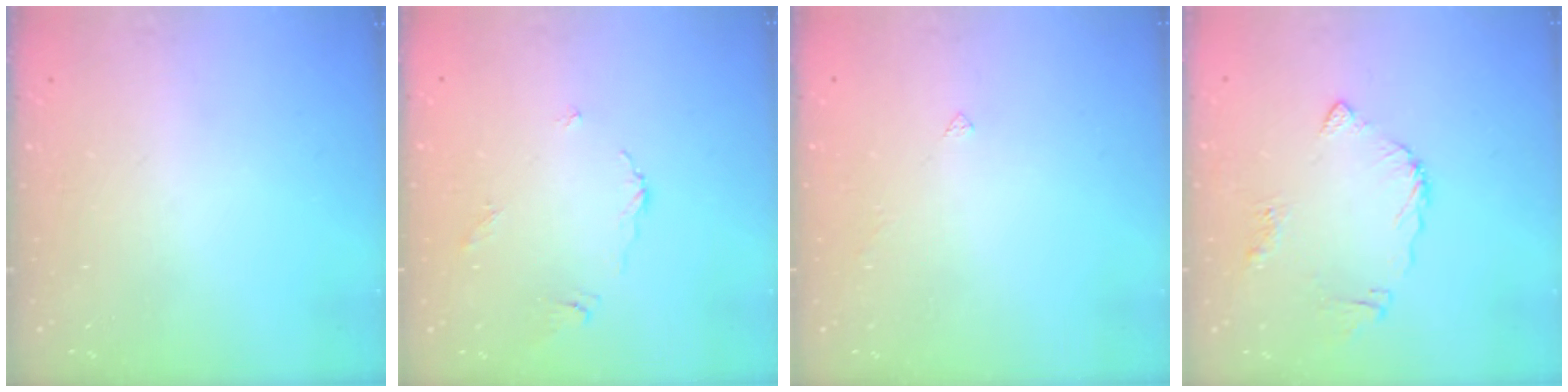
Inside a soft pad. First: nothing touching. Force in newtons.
{"total": 2.2, "press": 2.2, "slide": 0.4}
{"total": 1.5, "press": 1.4, "slide": 0.3}
{"total": 6.7, "press": 6.7, "slide": 0.7}